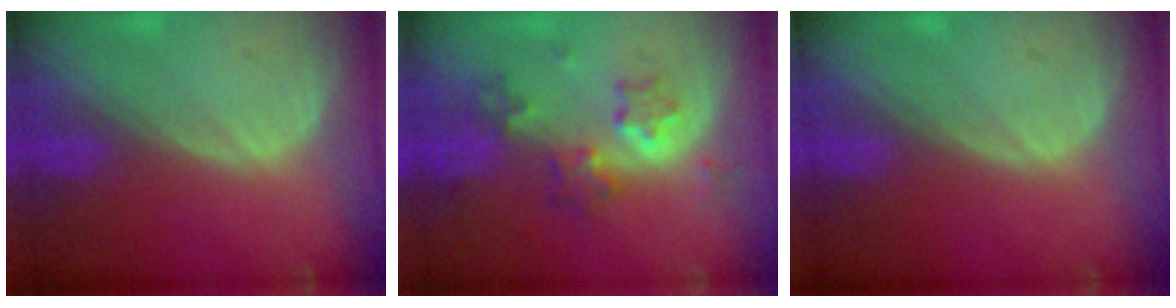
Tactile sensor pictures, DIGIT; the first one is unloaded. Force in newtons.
{"total": 5.8, "press": 5.7, "slide": 1.2}
{"total": 0.0}